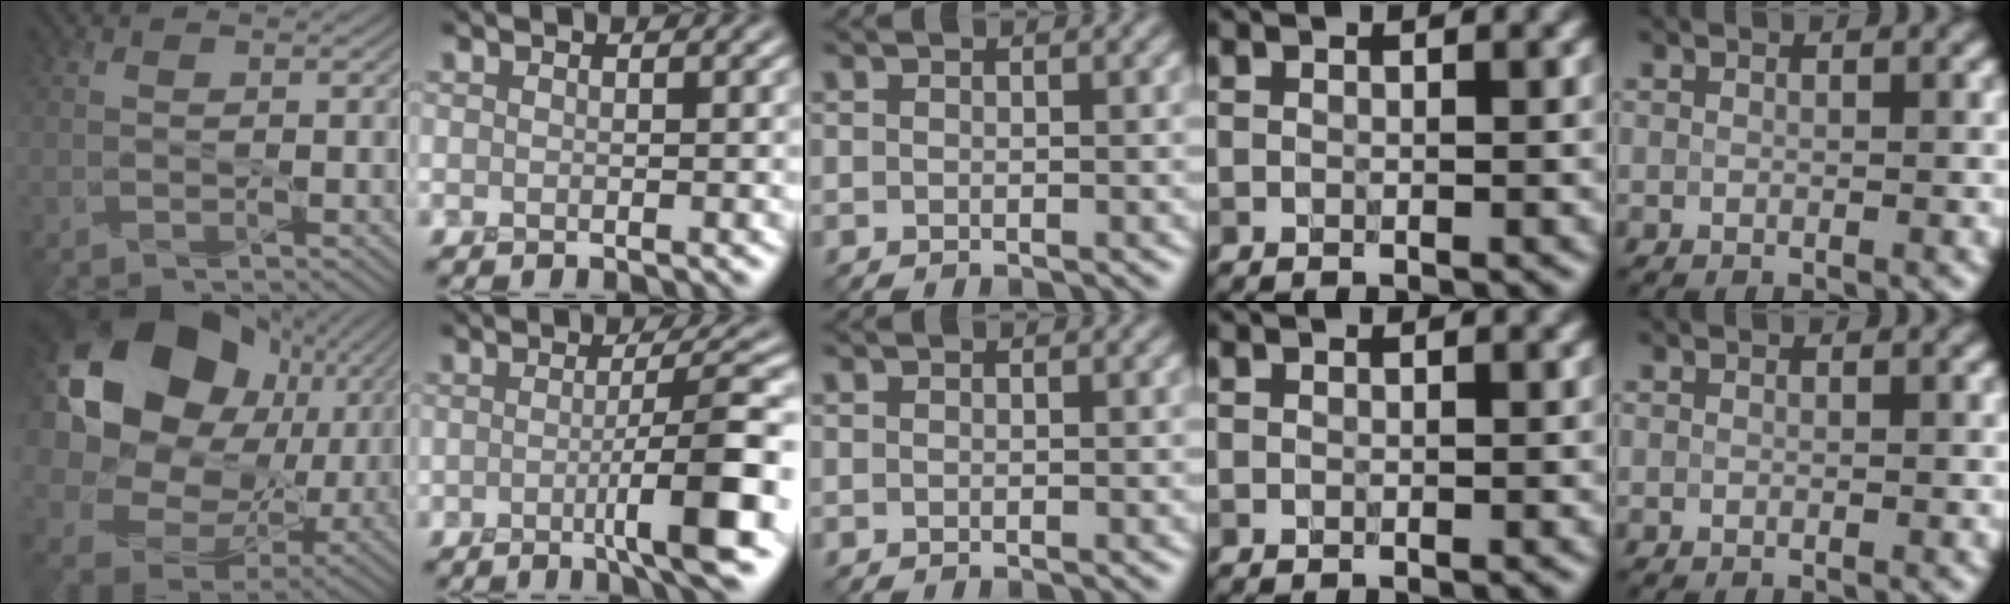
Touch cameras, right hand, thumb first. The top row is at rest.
{"thumb": {"total": 22.0, "force": [6.2, 17.5, 11.9], "torque": [-0.300, 0.012, 0.133]}, "index": {"total": 6.9, "force": [-1.5, 0.9, 6.7], "torque": [-0.096, 0.006, -0.033]}}